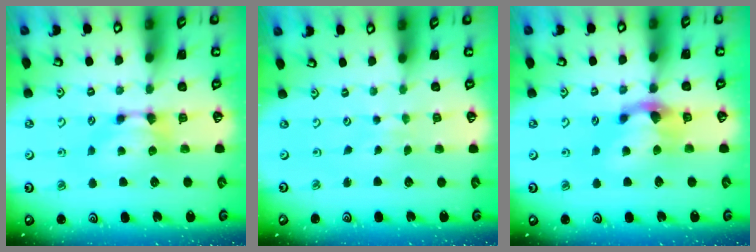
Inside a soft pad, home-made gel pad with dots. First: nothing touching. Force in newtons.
{"total": 4.8, "press": 4.8, "slide": 0.2}
{"total": 2.9, "press": 2.2, "slide": 1.9}